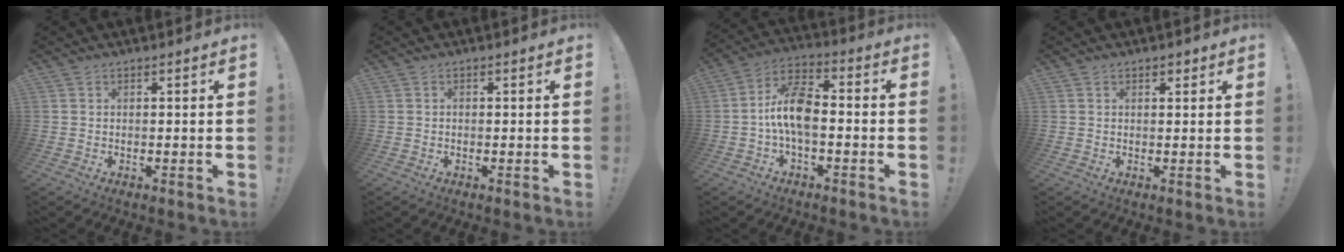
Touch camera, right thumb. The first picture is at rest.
{"total": 0.6, "force": [-0.3, 0.4, 0.3], "torque": [-0.012, 0.005, -0.005]}
{"total": 11.7, "force": [-1.4, 5.8, 10.0], "torque": [-0.206, 0.012, -0.025]}
{"total": 1.2, "force": [0.8, 0.8, 0.5], "torque": [0.001, -0.003, 0.012]}